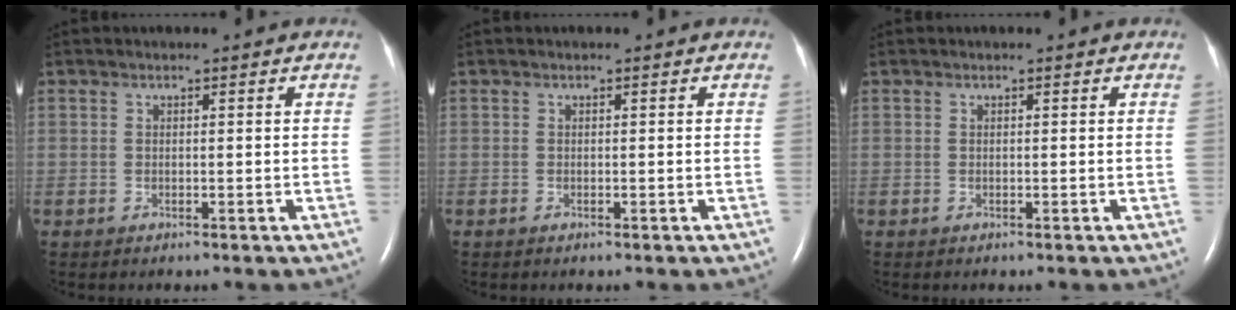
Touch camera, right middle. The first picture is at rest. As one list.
[{"total": 0.0}, {"total": 0.0}]